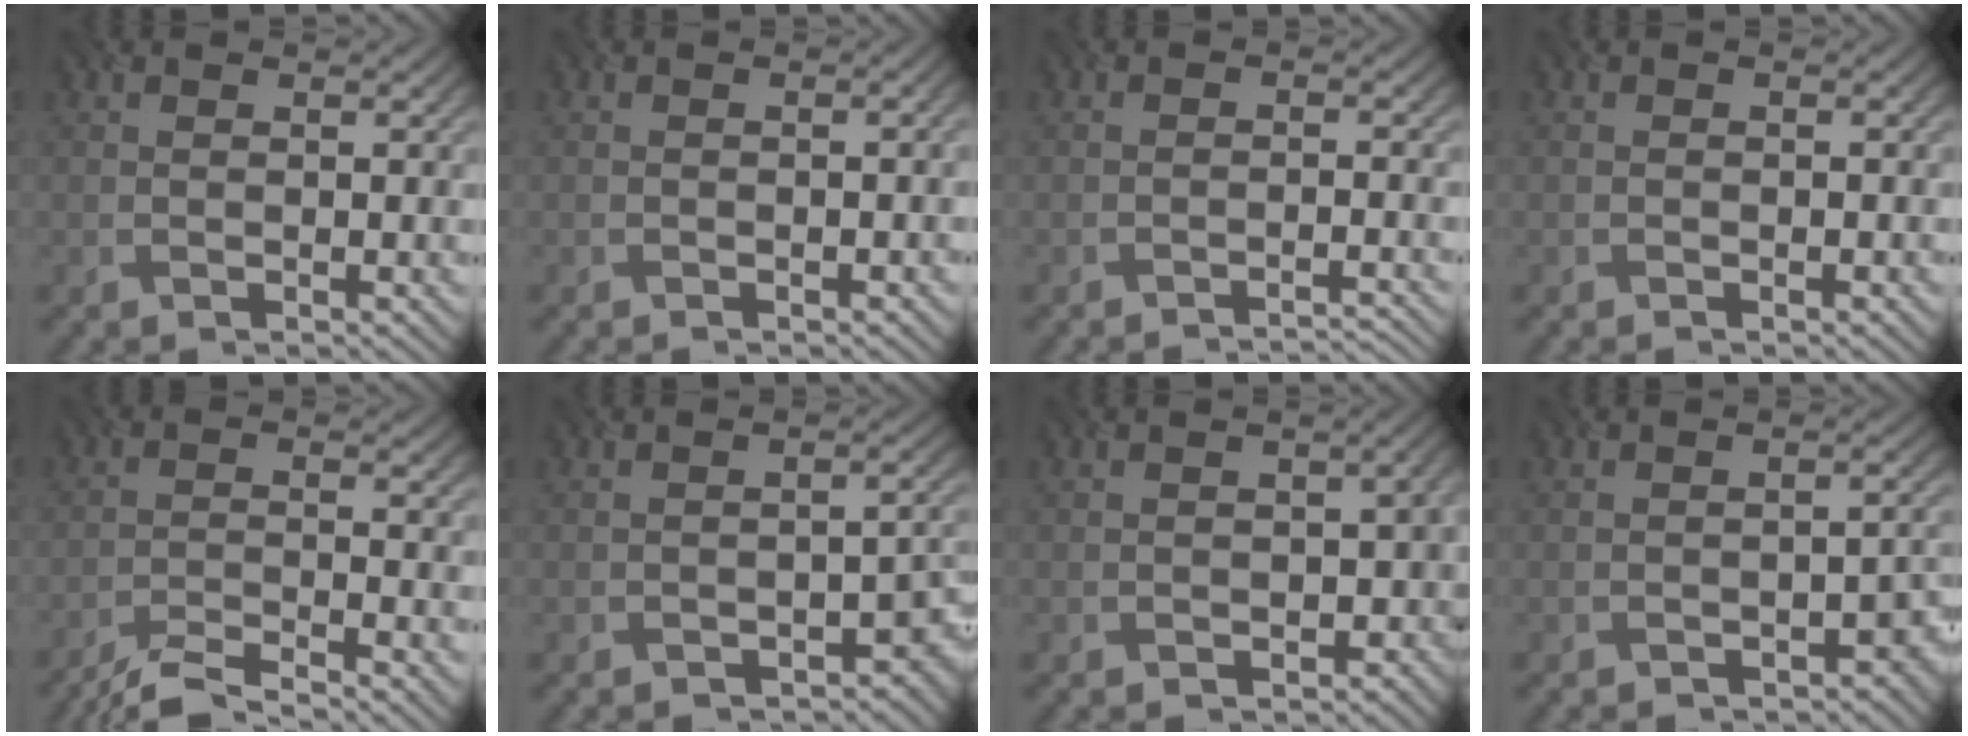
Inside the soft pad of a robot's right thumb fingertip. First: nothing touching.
{"total": 1.1, "force": [-0.6, 0.2, 0.9], "torque": [-0.012, 0.001, -0.010]}
{"total": 2.8, "force": [-2.5, 0.2, 1.3], "torque": [-0.013, 0.012, -0.043]}
{"total": 0.5, "force": [-0.4, 0.1, 0.3], "torque": [-0.003, 0.000, -0.007]}
{"total": 6.2, "force": [-5.2, 0.7, 3.2], "torque": [-0.058, 0.004, -0.102]}
{"total": 5.8, "force": [-3.7, 2.6, 3.6], "torque": [-0.036, -0.009, -0.051]}
{"total": 4.7, "force": [-1.8, 3.4, 2.7], "torque": [-0.028, -0.023, -0.021]}
{"total": 4.6, "force": [-3.3, 1.8, 2.8], "torque": [-0.026, -0.003, -0.045]}